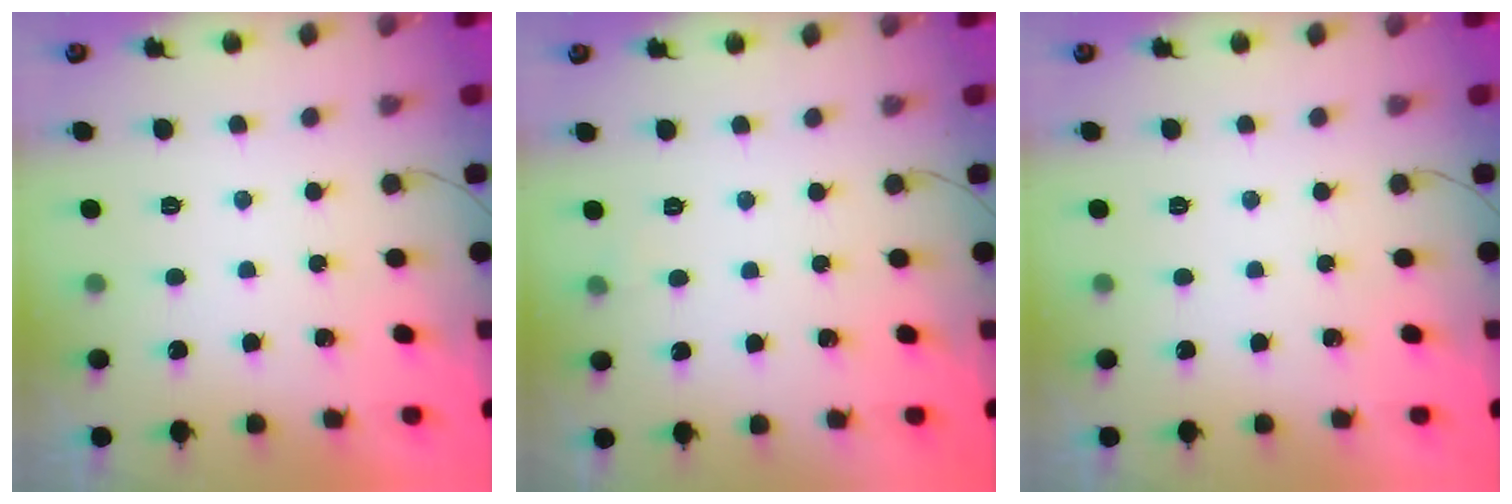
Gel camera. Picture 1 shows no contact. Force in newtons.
{"total": 2.3, "press": 2.1, "slide": 0.9}
{"total": 0.0}